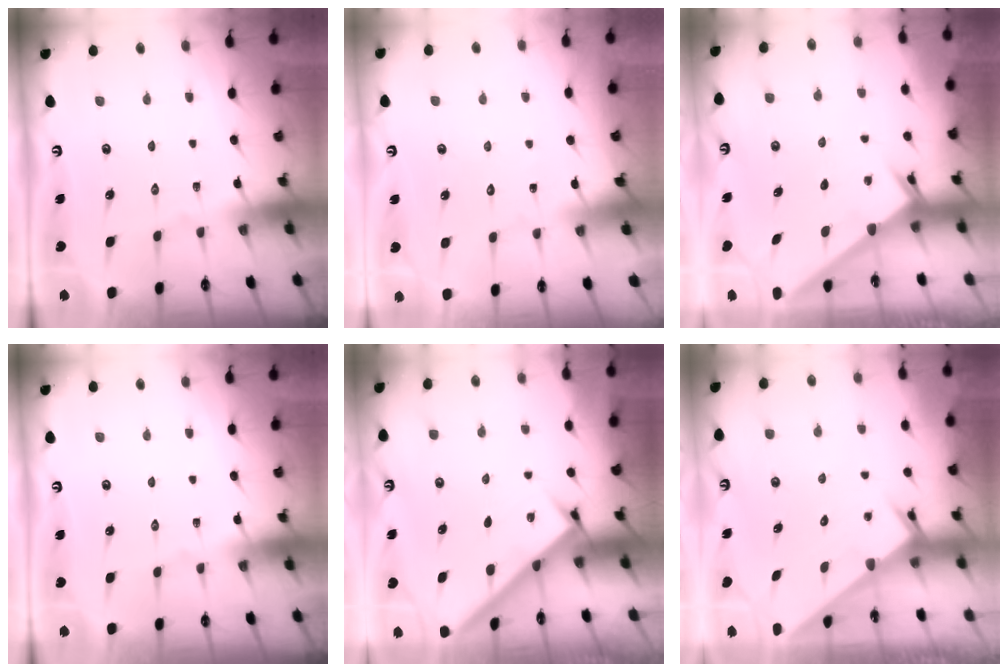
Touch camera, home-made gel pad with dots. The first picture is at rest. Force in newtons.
{"total": 4.3, "press": 4.3, "slide": 0.3}
{"total": 2.5, "press": 2.5, "slide": 0.2}
{"total": 0.0}
{"total": 2.8, "press": 2.8, "slide": 0.3}
{"total": 2.5, "press": 2.5, "slide": 0.1}